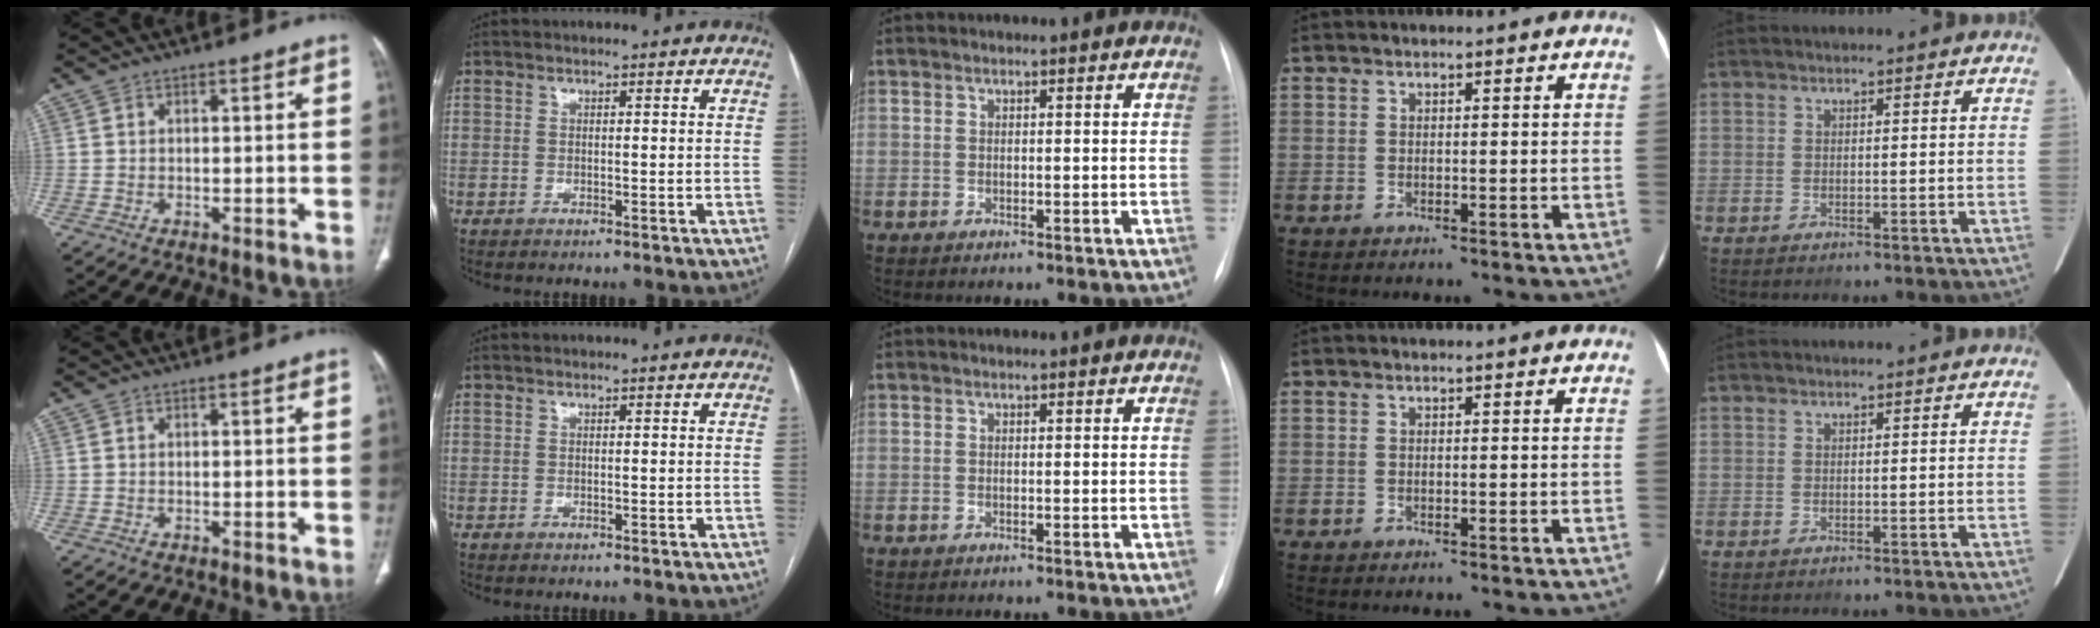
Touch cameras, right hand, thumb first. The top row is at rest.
{}